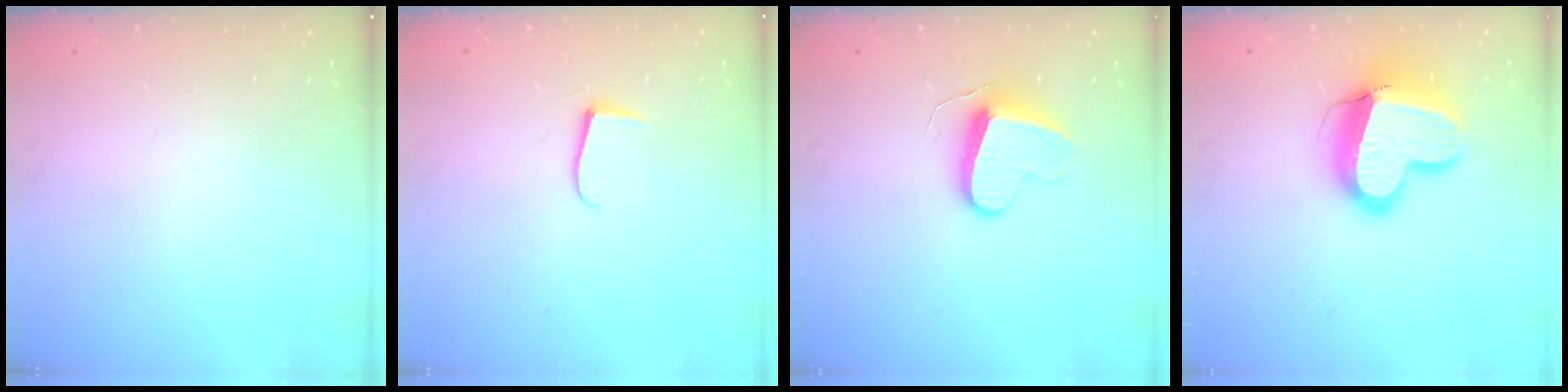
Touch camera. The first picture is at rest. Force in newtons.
{"total": 5.1, "press": 5.0, "slide": 0.6}
{"total": 10.6, "press": 10.6, "slide": 0.9}
{"total": 16.2, "press": 16.0, "slide": 2.1}